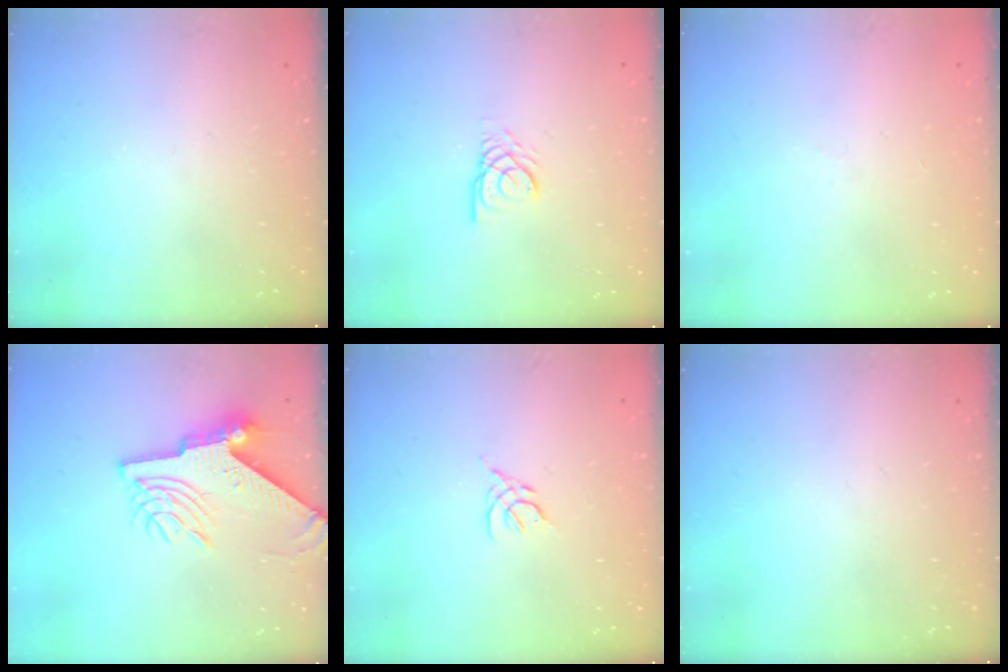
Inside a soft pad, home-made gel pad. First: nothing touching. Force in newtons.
{"total": 3.0, "press": 2.9, "slide": 0.3}
{"total": 2.0, "press": 1.9, "slide": 0.5}
{"total": 10.8, "press": 10.7, "slide": 1.4}
{"total": 2.4, "press": 2.3, "slide": 0.6}
{"total": 0.0}